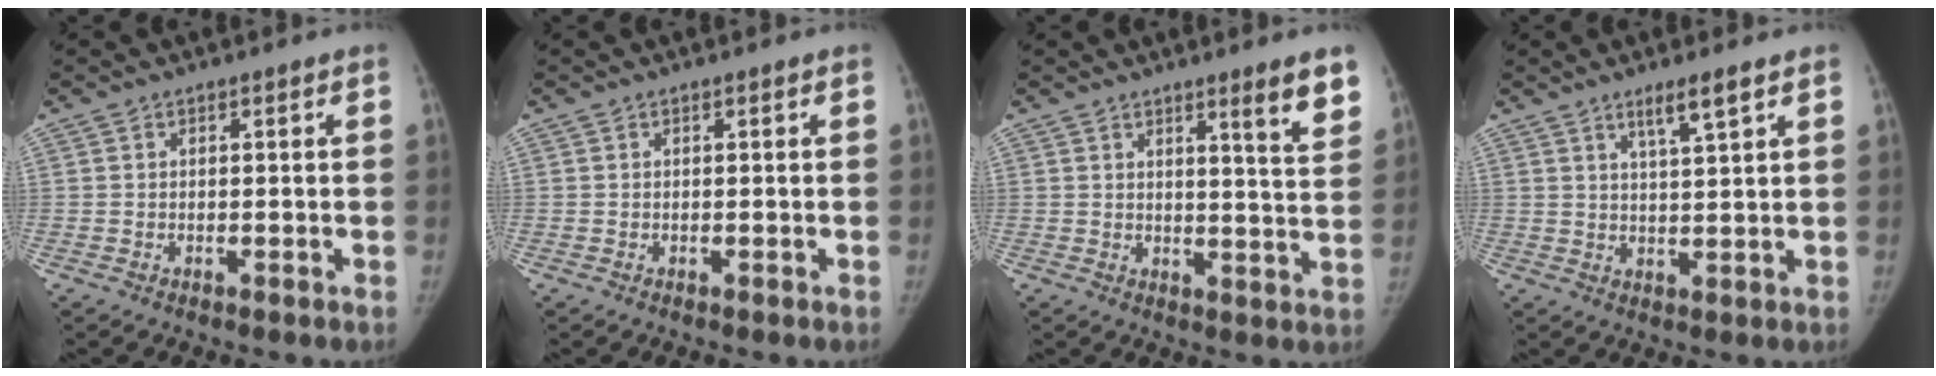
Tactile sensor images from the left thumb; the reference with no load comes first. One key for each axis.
{"total": 0.0}
{"total": 7.7, "fx": 4.9, "fy": 0.4, "fz": 6.0, "tx": -0.070, "ty": -0.035, "tz": 0.065}
{"total": 4.6, "fx": 2.9, "fy": 0.3, "fz": 3.5, "tx": -0.061, "ty": -0.022, "tz": 0.055}